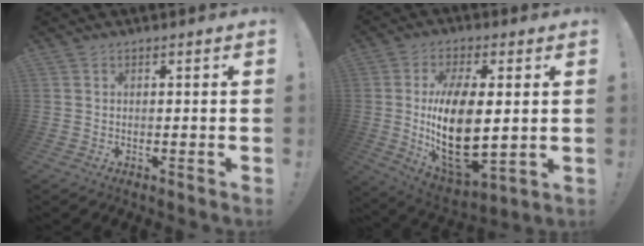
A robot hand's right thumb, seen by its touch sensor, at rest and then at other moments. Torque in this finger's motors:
{"motor_torque": [2.11, 2.90, 1.39, -1.01, 0.67]}